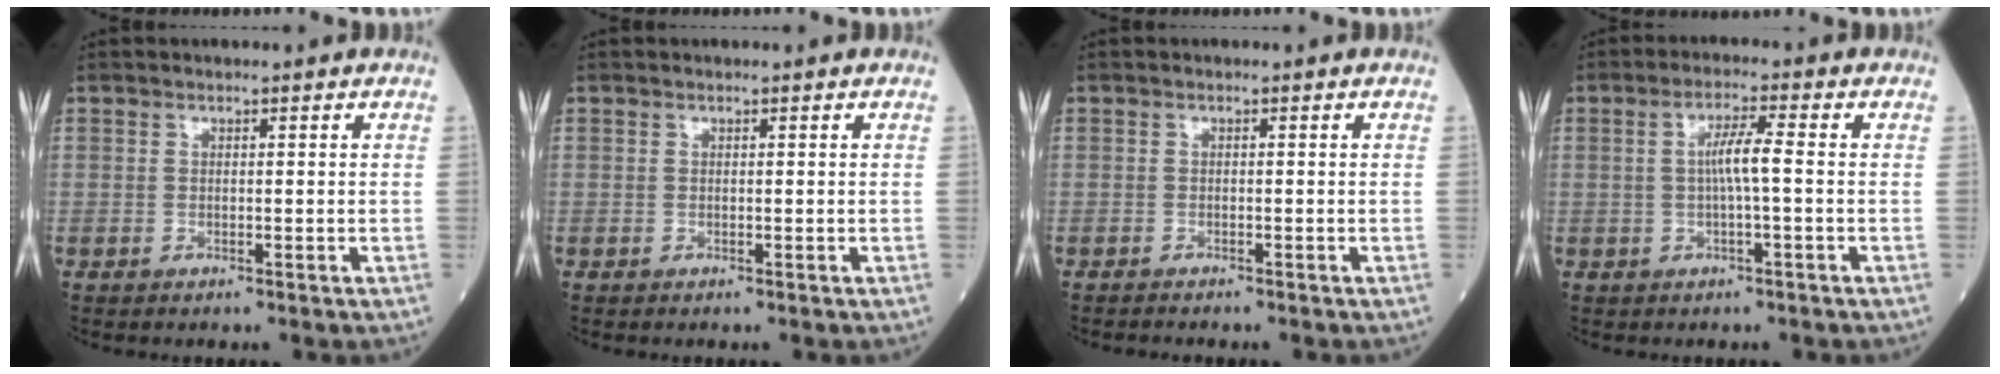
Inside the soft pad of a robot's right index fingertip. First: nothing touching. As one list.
[{"total": 0.0}, {"total": 1.2, "force": [-1.2, 0.0, 0.4], "torque": [-0.009, -0.001, -0.016]}, {"total": 4.1, "force": [-0.2, -0.1, 4.1], "torque": [-0.076, 0.008, -0.002]}]